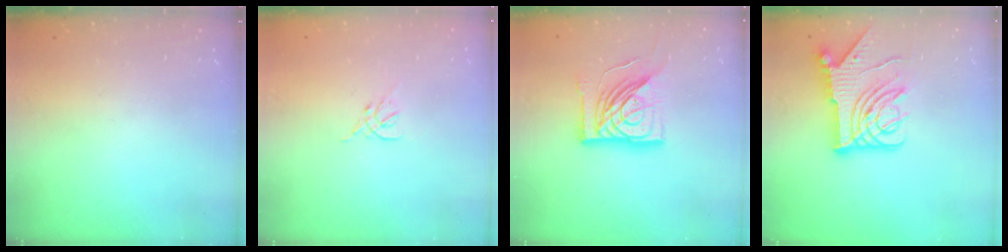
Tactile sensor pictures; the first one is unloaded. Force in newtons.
{"total": 2.3, "press": 2.2, "slide": 0.5}
{"total": 16.9, "press": 16.8, "slide": 1.9}
{"total": 16.1, "press": 16.0, "slide": 1.8}